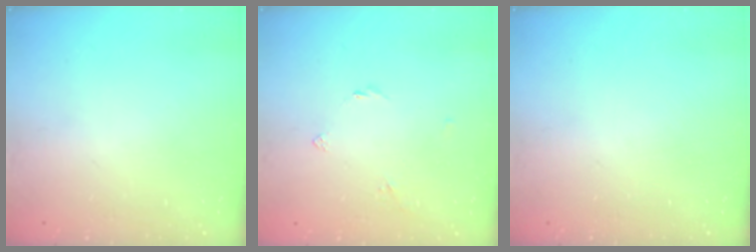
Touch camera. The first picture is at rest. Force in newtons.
{"total": 2.8, "press": 2.7, "slide": 0.6}
{"total": 0.0}